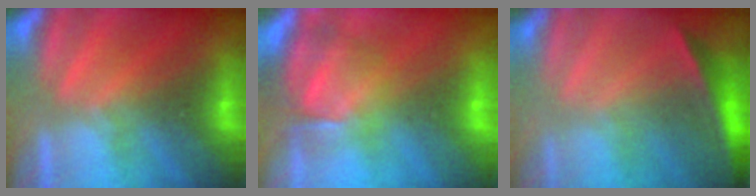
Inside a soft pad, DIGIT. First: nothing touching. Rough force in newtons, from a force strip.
{"total": 7.1}
{"total": 1.7}